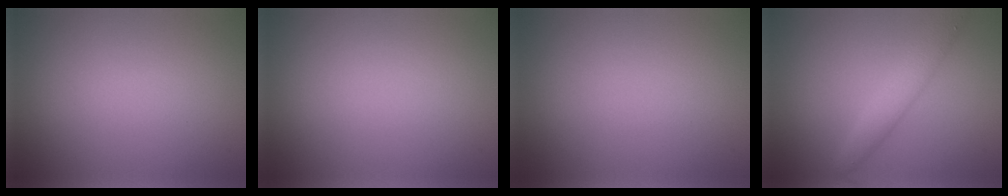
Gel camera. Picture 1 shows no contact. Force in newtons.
{"total": 0.0}
{"total": 0.0}
{"total": 2.8, "press": 2.8, "slide": 0.0}